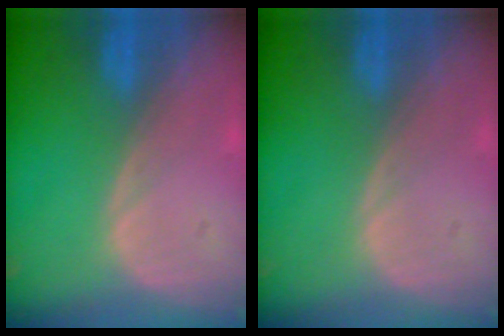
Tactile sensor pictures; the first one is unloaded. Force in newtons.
{"total": 0.0}